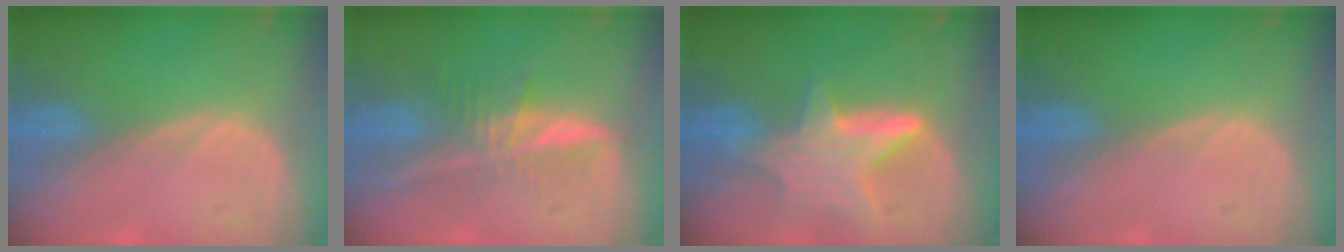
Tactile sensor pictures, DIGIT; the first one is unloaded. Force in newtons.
{"total": 6.9, "press": 5.8, "slide": 3.6}
{"total": 6.9, "press": 6.7, "slide": 1.7}
{"total": 0.0}